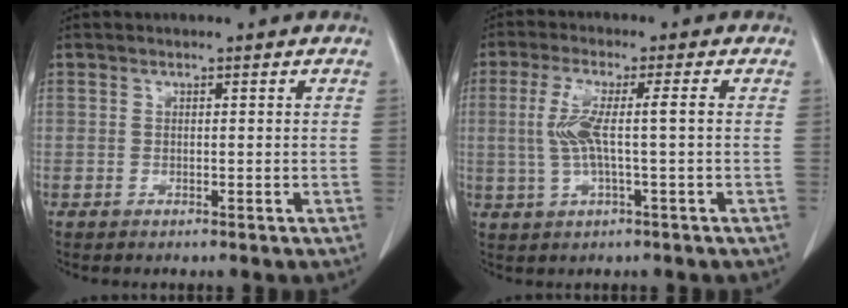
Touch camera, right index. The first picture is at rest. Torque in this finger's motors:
{"motor_torque": [0.66, -0.11, 0.31, 0.11]}